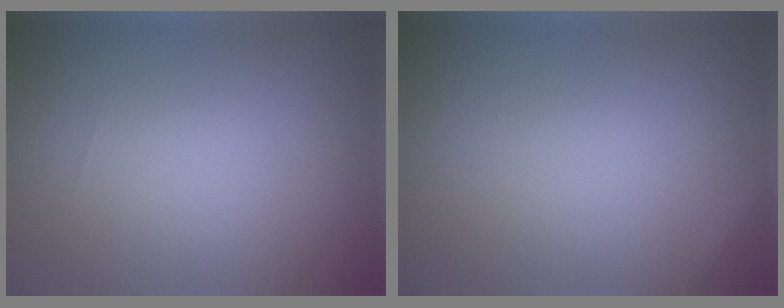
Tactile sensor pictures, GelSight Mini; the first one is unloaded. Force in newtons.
{"total": 1.4, "press": 1.3, "slide": 0.1}